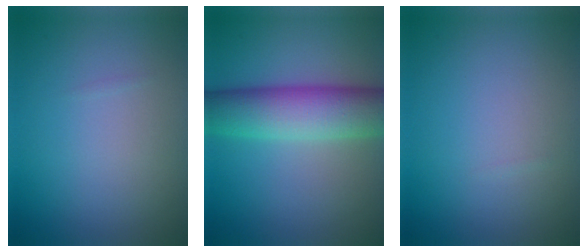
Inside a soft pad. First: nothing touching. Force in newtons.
{"total": 7.8, "press": 7.8, "slide": 0.2}
{"total": 0.0}